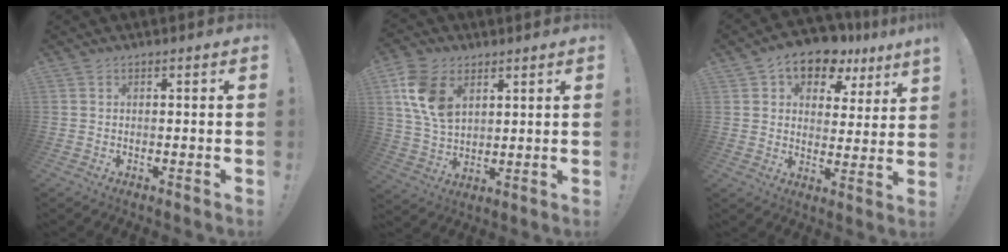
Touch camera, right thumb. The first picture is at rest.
{"total": 13.1, "force": [5.7, 8.4, 8.3], "torque": [-0.154, -0.010, 0.110]}
{"total": 11.1, "force": [7.6, 6.2, 5.1], "torque": [-0.076, -0.049, 0.141]}